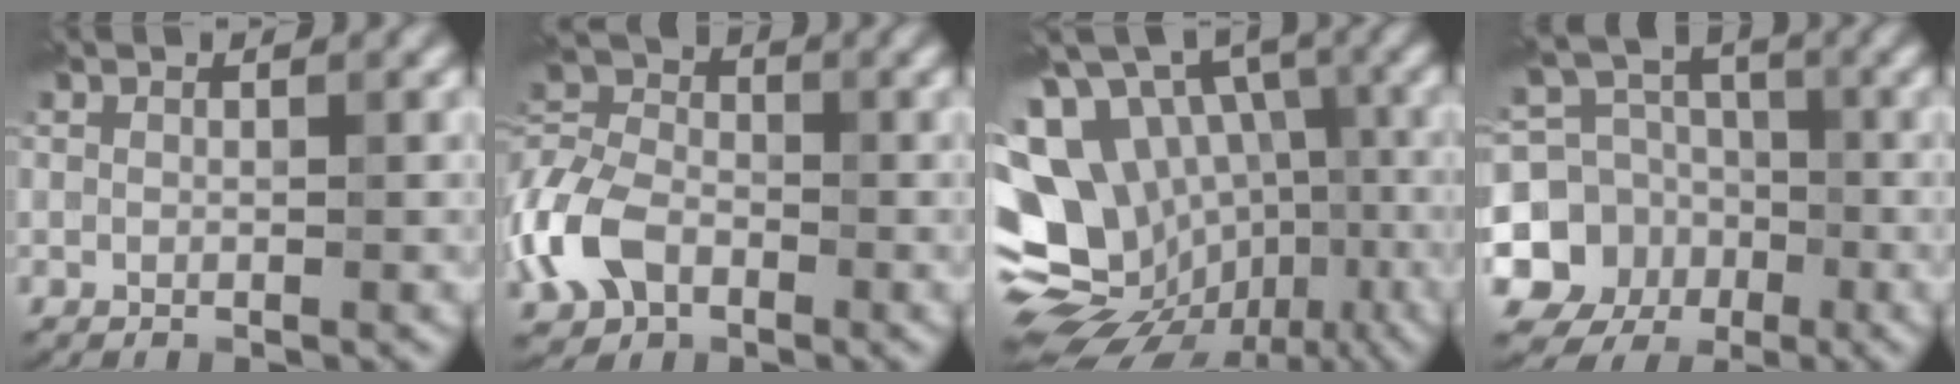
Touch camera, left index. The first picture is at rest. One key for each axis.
{"total": 7.0, "fx": -3.2, "fy": 4.9, "fz": 3.9, "tx": -0.089, "ty": 0.004, "tz": -0.079}
{"total": 17.2, "fx": -4.7, "fy": 13.8, "fz": 9.1, "tx": -0.179, "ty": 0.002, "tz": -0.052}
{"total": 10.1, "fx": -3.0, "fy": 9.3, "fz": 2.7, "tx": -0.056, "ty": -0.015, "tz": -0.074}